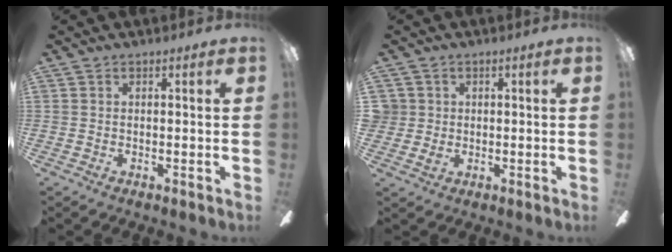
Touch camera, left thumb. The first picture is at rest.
{"total": 3.2, "force": [0.4, 3.2, 0.3], "torque": [-0.006, 0.004, 0.007]}